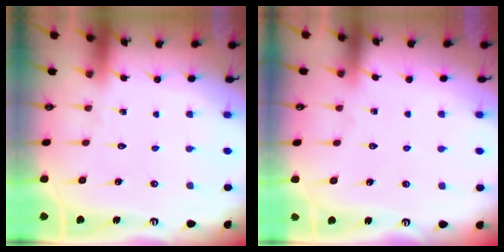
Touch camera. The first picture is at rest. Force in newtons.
{"total": 2.9, "press": 2.9, "slide": 0.4}